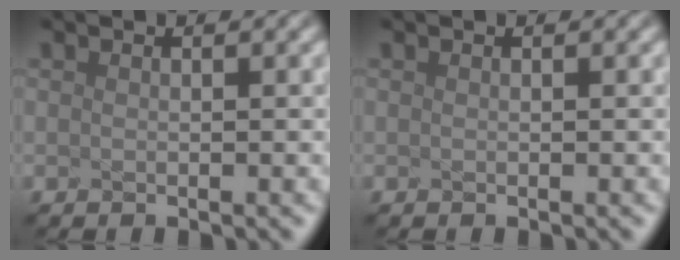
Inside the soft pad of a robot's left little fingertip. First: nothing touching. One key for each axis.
{"total": 0.0}